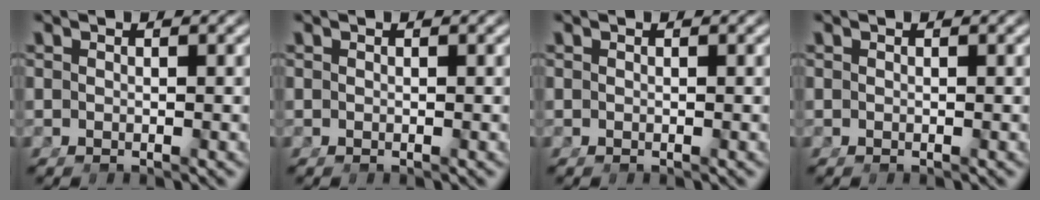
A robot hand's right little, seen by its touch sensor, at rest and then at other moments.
{"total": 0.0}
{"total": 0.0}
{"total": 0.0}